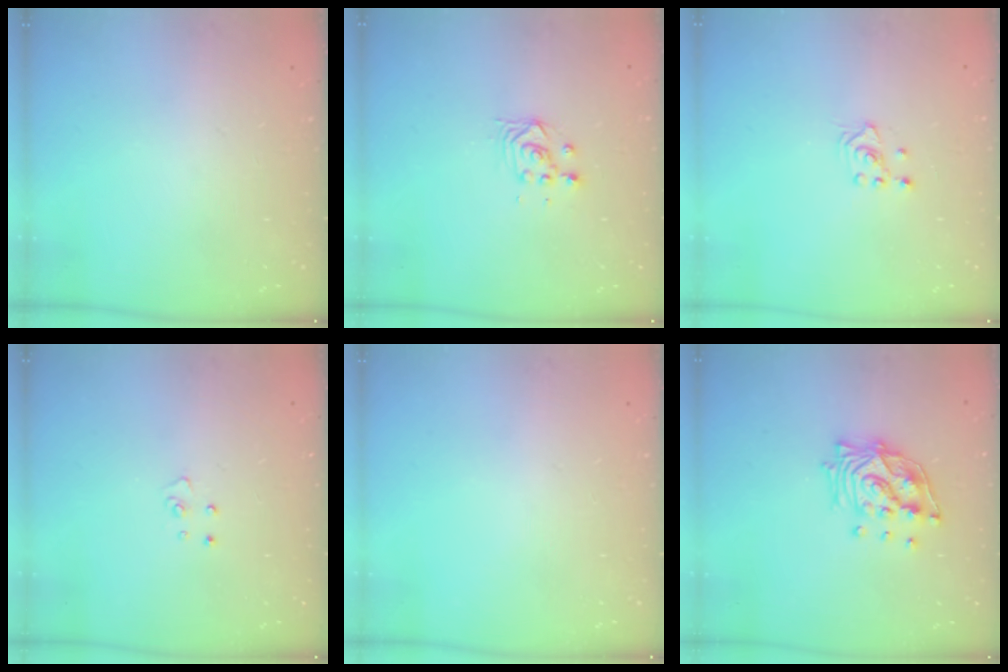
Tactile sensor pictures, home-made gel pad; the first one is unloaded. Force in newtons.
{"total": 3.4, "press": 3.4, "slide": 0.2}
{"total": 2.1, "press": 2.1, "slide": 0.2}
{"total": 3.1, "press": 3.1, "slide": 0.3}
{"total": 0.0}
{"total": 13.1, "press": 13.1, "slide": 1.1}